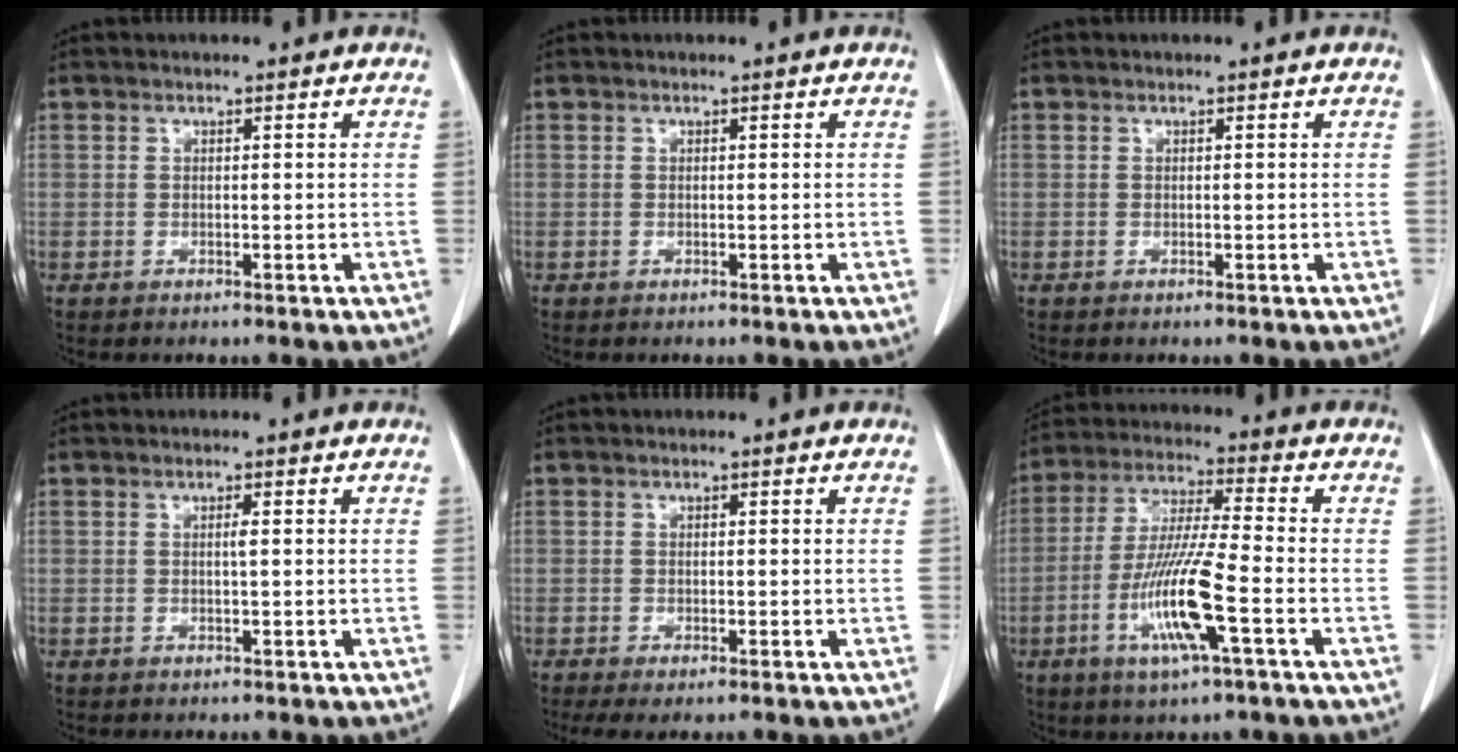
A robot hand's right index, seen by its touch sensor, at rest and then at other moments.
{"total": 0.0}
{"total": 0.0}
{"total": 0.7, "force": [0.1, -0.1, 0.7], "torque": [-0.012, -0.001, 0.000]}
{"total": 2.4, "force": [-1.5, 0.6, 1.8], "torque": [-0.032, -0.008, -0.024]}
{"total": 12.4, "force": [-4.4, 0.2, 11.6], "torque": [-0.236, -0.013, -0.085]}